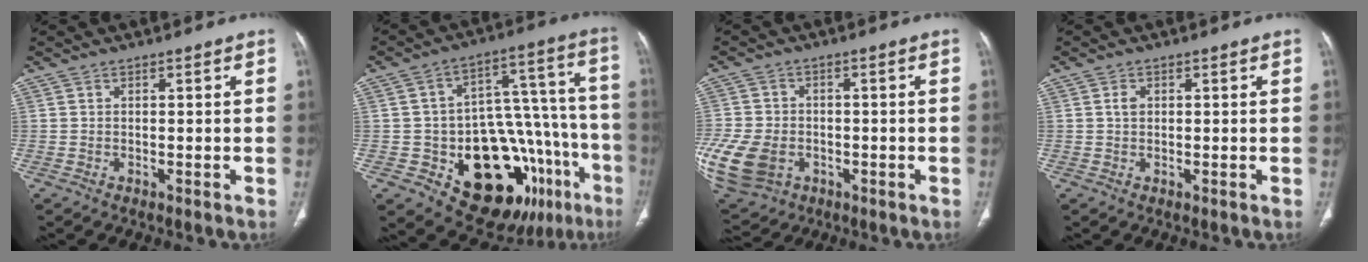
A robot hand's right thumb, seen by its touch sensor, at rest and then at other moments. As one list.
[{"total": 25.0, "force": [-10.5, 13.3, 18.4], "torque": [-0.180, 0.080, -0.132]}, {"total": 17.6, "force": [-5.1, 13.2, 10.5], "torque": [-0.268, -0.002, -0.076]}, {"total": 1.4, "force": [0.3, 1.0, 0.9], "torque": [-0.016, 0.003, 0.005]}]